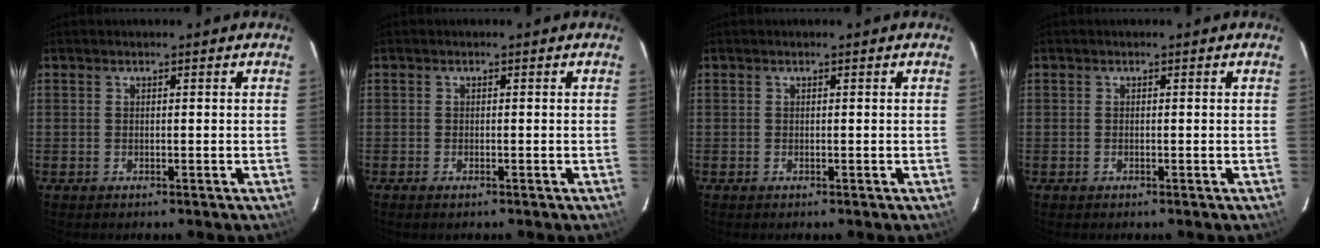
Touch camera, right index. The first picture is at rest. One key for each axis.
{"total": 0.8, "fx": -0.6, "fy": 0.2, "fz": 0.5, "tx": -0.010, "ty": -0.001, "tz": -0.012}
{"total": 0.0}
{"total": 0.0}